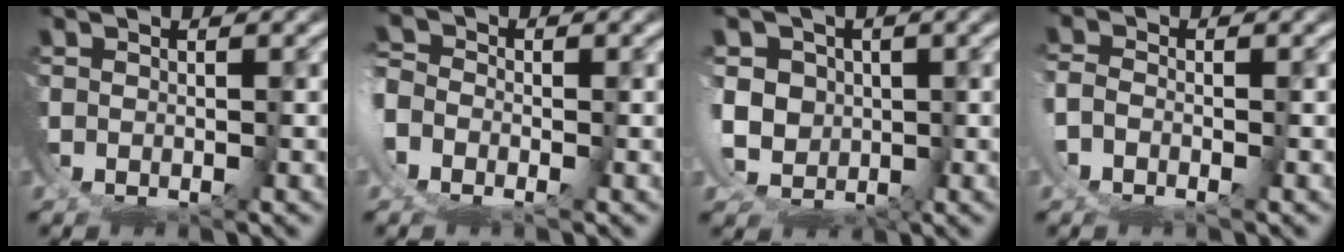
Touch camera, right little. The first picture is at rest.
{"total": 2.0, "force": [-1.0, 1.5, 0.9], "torque": [-0.017, 0.001, -0.025]}
{"total": 10.2, "force": [-1.4, 9.3, 4.1], "torque": [-0.107, -0.045, -0.022]}
{"total": 1.2, "force": [-1.0, 0.4, 0.4], "torque": [-0.008, 0.000, -0.022]}